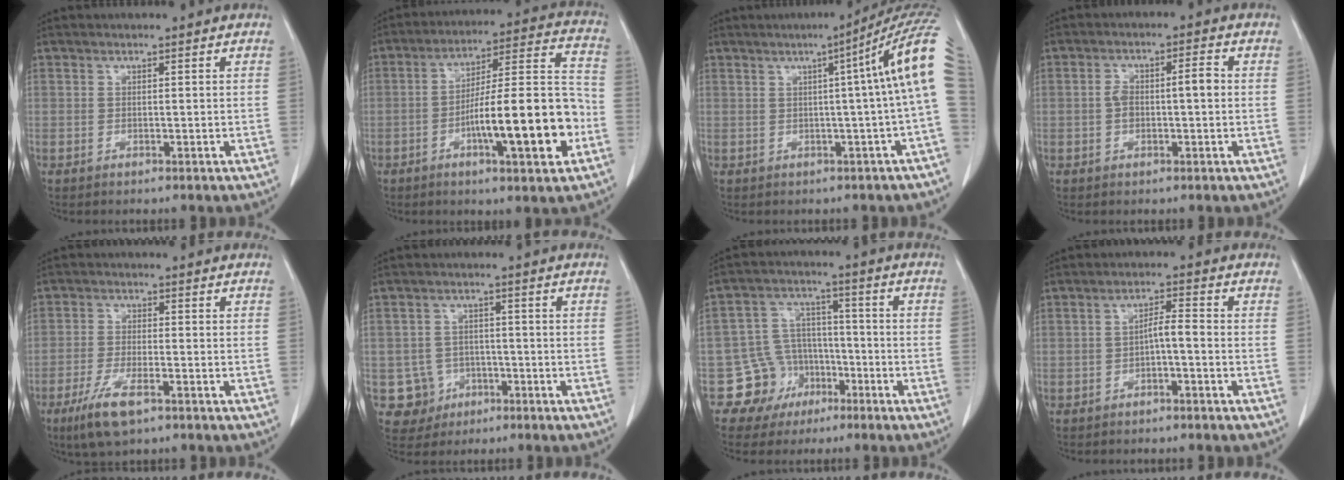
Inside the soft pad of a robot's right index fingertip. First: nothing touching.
{"total": 17.5, "force": [-5.5, 2.3, 16.4], "torque": [-0.257, 0.014, -0.081]}
{"total": 10.5, "force": [2.2, -1.8, 10.1], "torque": [-0.107, 0.030, 0.020]}
{"total": 5.0, "force": [-0.1, 1.8, 4.7], "torque": [-0.095, 0.024, -0.002]}
{"total": 6.7, "force": [-4.0, 1.6, 5.2], "torque": [-0.108, -0.014, -0.068]}
{"total": 5.1, "force": [-1.6, 4.9, 0.1], "torque": [0.005, 0.012, -0.019]}
{"total": 8.2, "force": [-4.1, 7.1, 0.3], "torque": [0.009, 0.031, -0.059]}
{"total": 2.9, "force": [-1.0, 0.4, 2.6], "torque": [-0.045, 0.009, -0.018]}